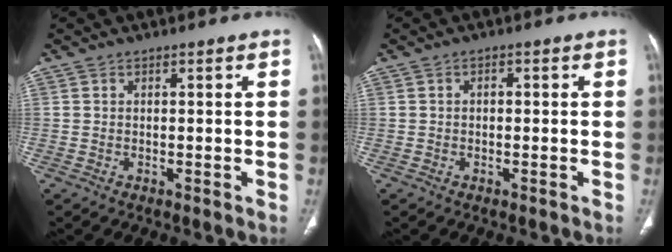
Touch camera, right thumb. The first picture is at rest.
{"total": 1.0, "force": [-0.1, 0.8, 0.7], "torque": [-0.002, 0.006, -0.005]}